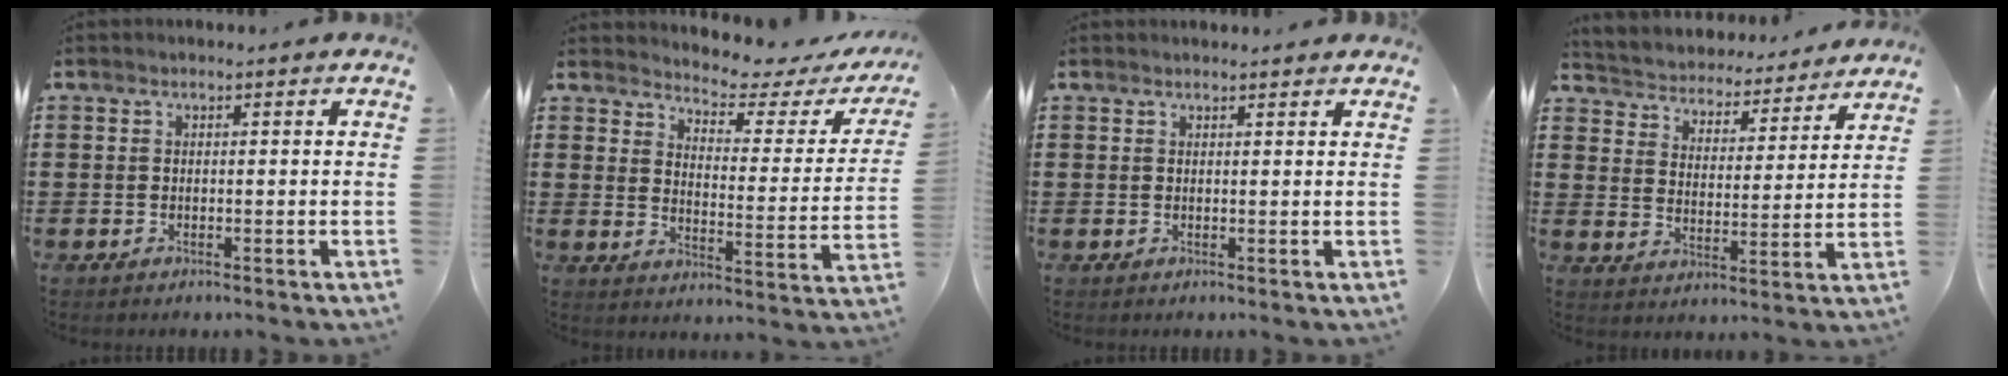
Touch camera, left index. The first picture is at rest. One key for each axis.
{"total": 3.4, "fx": 3.2, "fy": 0.6, "fz": 1.0, "tx": -0.036, "ty": -0.030, "tz": 0.045}
{"total": 1.1, "fx": 1.0, "fy": 0.0, "fz": 0.2, "tx": -0.006, "ty": -0.001, "tz": 0.020}
{"total": 3.7, "fx": 3.7, "fy": 0.3, "fz": -0.6, "tx": -0.015, "ty": -0.036, "tz": 0.054}